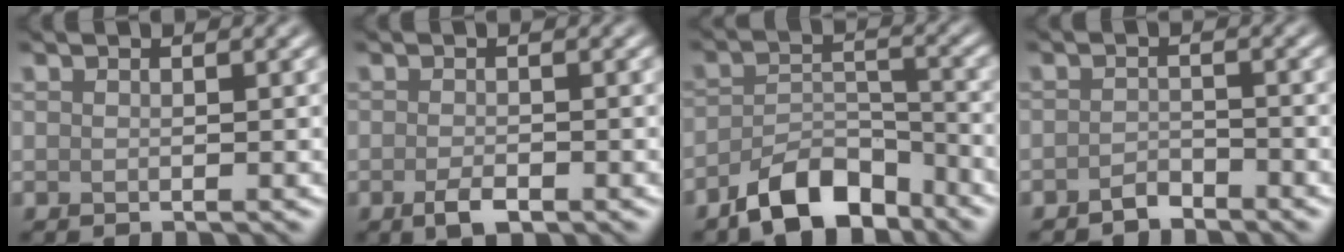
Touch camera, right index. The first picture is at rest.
{"total": 1.9, "force": [-1.1, 0.7, 1.4], "torque": [-0.029, -0.003, -0.020]}
{"total": 6.5, "force": [-4.8, 2.9, 3.3], "torque": [-0.053, -0.006, -0.087]}
{"total": 1.5, "force": [-1.3, 0.5, 0.4], "torque": [-0.006, 0.006, -0.026]}